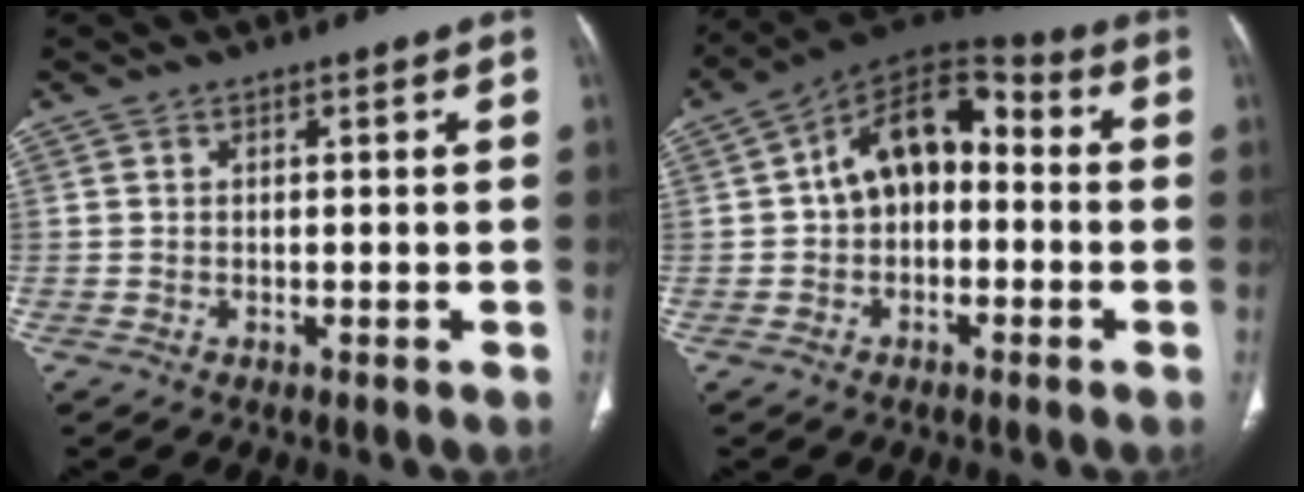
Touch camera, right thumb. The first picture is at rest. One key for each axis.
{"total": 13.3, "fx": 0.4, "fy": 8.7, "fz": 10.0, "tx": -0.125, "ty": 0.047, "tz": -0.012}